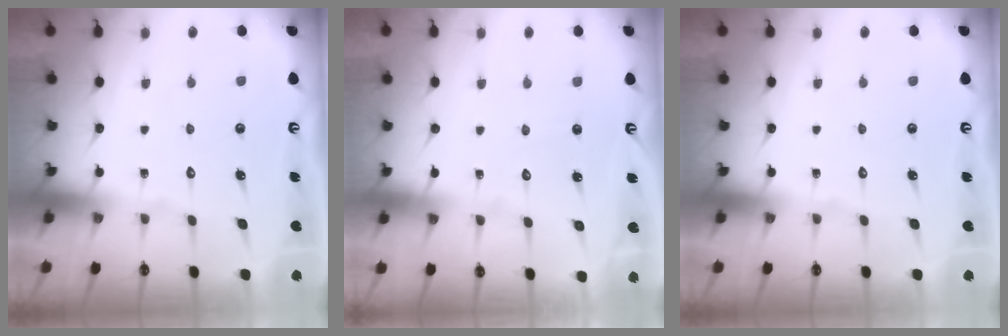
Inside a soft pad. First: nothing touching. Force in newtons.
{"total": 2.8, "press": 2.8, "slide": 0.3}
{"total": 0.0}